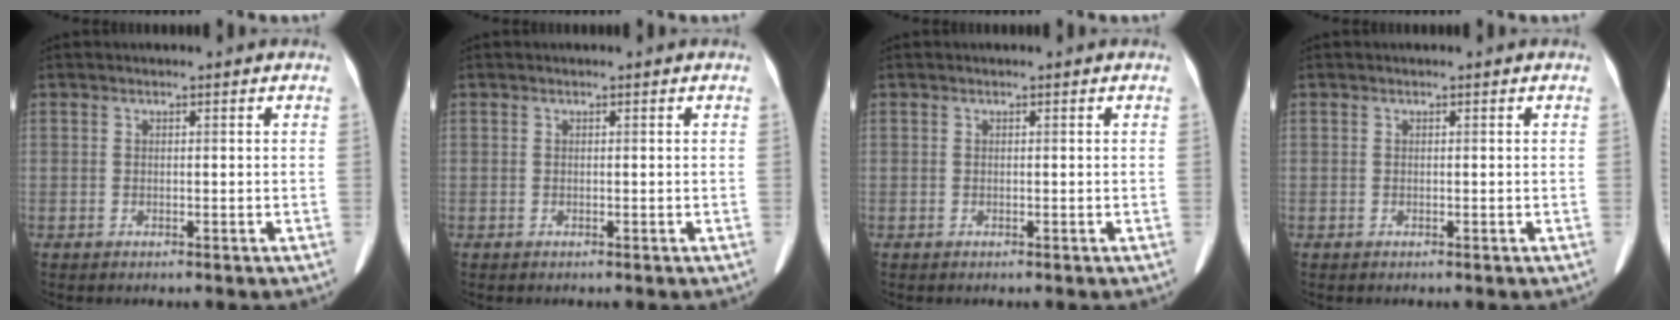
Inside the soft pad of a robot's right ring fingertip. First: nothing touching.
{"total": 0.0}
{"total": 0.0}
{"total": 0.0}